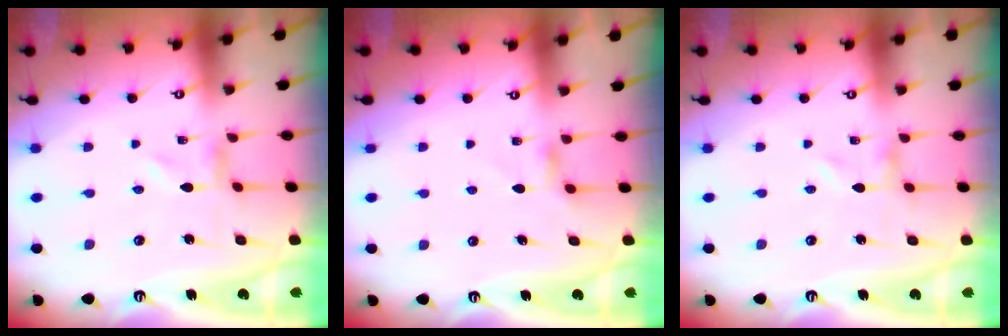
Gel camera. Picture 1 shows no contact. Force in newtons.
{"total": 3.3, "press": 3.3, "slide": 0.5}
{"total": 0.0}